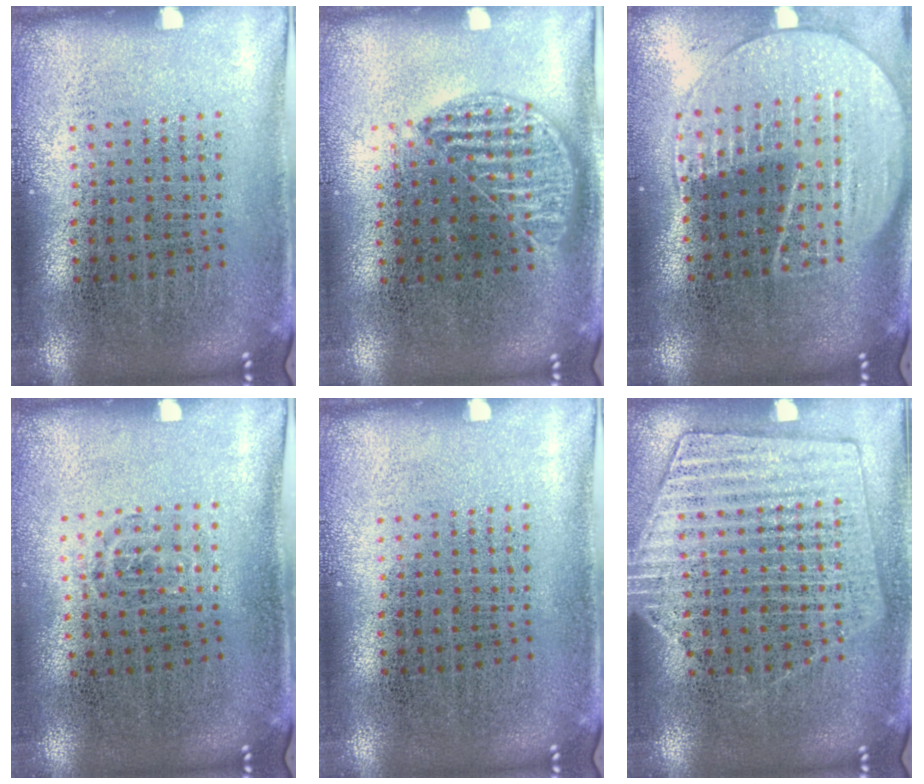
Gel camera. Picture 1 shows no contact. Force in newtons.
{"total": 1.0, "press": 0.8, "slide": 0.4}
{"total": 2.0, "press": 1.8, "slide": 0.9}
{"total": 0.6, "press": 0.4, "slide": 0.4}
{"total": 0.0}
{"total": 1.4, "press": 1.3, "slide": 0.5}